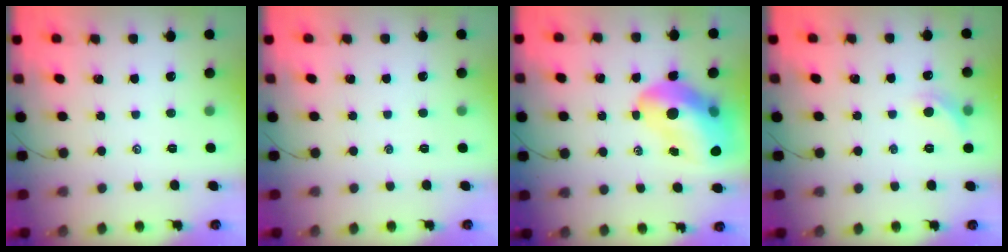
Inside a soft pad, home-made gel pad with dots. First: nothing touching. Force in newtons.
{"total": 0.0}
{"total": 17.6, "press": 16.8, "slide": 5.1}
{"total": 6.4, "press": 6.3, "slide": 1.4}